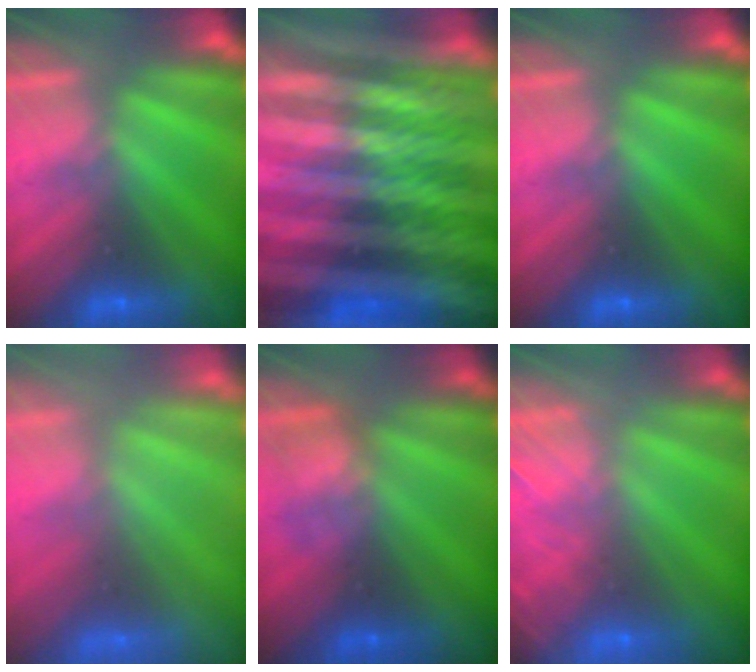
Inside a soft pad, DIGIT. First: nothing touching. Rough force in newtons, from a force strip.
{"total": 7.0}
{"total": 0.0}
{"total": 6.9}
{"total": 2.4}
{"total": 8.5}